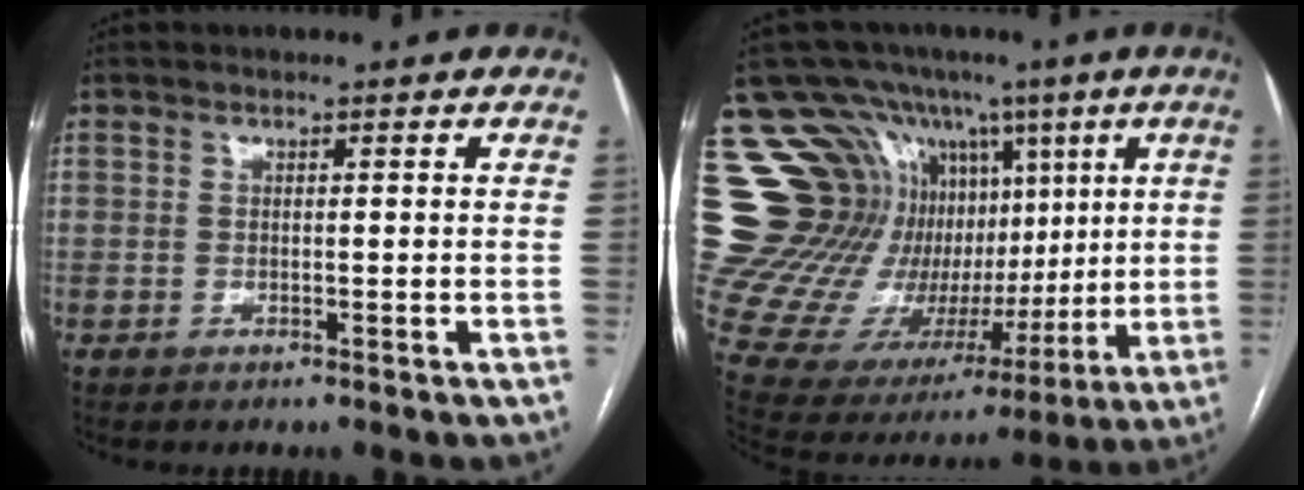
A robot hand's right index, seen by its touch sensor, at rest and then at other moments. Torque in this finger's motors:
{"motor_torque": [-1.17, 0.79, -0.32, -0.21]}